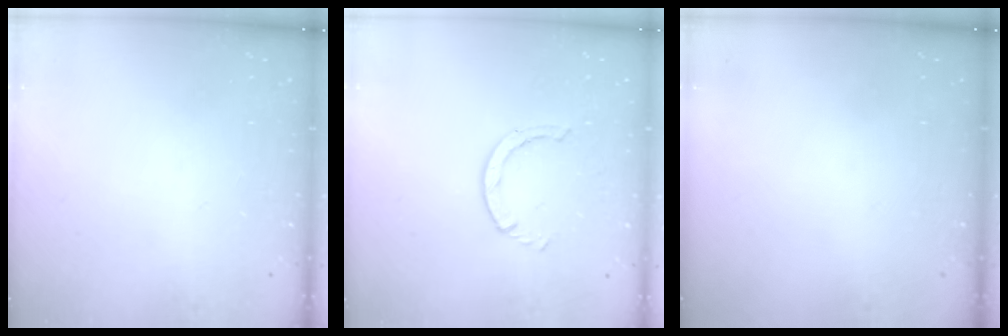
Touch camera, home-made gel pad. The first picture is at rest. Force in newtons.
{"total": 2.5, "press": 2.5, "slide": 0.3}
{"total": 0.0}